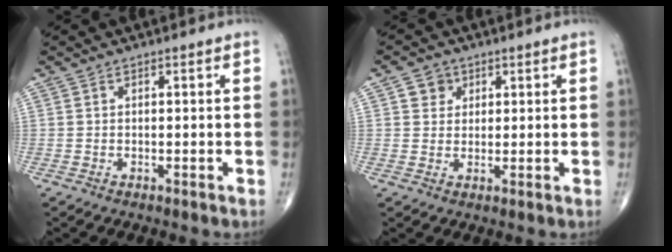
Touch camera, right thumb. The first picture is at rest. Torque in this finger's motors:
{"motor_torque": [0.45, 0.85, 0.12, 0.06, -0.02]}